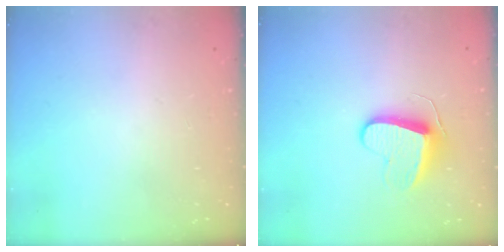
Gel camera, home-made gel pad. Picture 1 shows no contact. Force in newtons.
{"total": 9.2, "press": 9.2, "slide": 0.5}